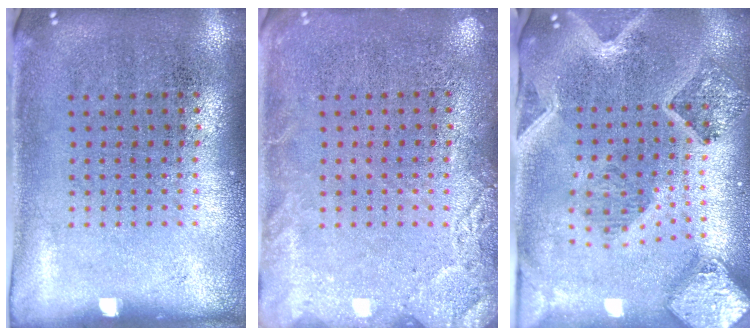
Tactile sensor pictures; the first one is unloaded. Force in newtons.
{"total": 2.6, "press": 2.6, "slide": 0.4}
{"total": 2.6, "press": 2.4, "slide": 1.1}